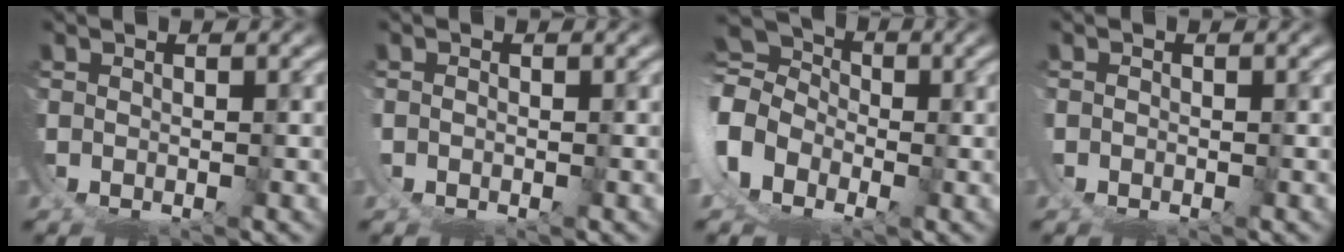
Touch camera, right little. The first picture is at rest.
{"total": 0.5, "force": [-0.1, 0.5, 0.1], "torque": [-0.002, -0.001, -0.003]}
{"total": 11.5, "force": [0.3, 10.9, 3.8], "torque": [-0.132, -0.024, -0.010]}
{"total": 0.7, "force": [-0.3, 0.6, -0.1], "torque": [0.001, -0.001, -0.006]}